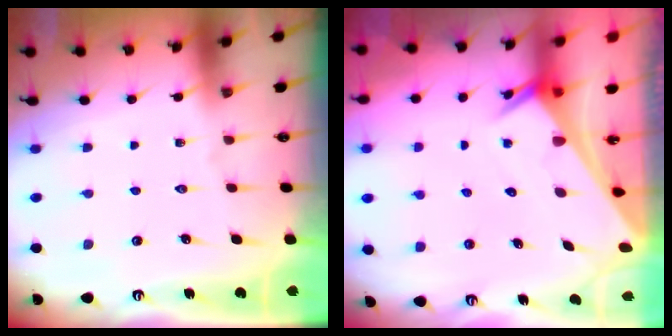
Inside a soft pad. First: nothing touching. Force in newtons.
{"total": 2.7, "press": 2.7, "slide": 0.1}